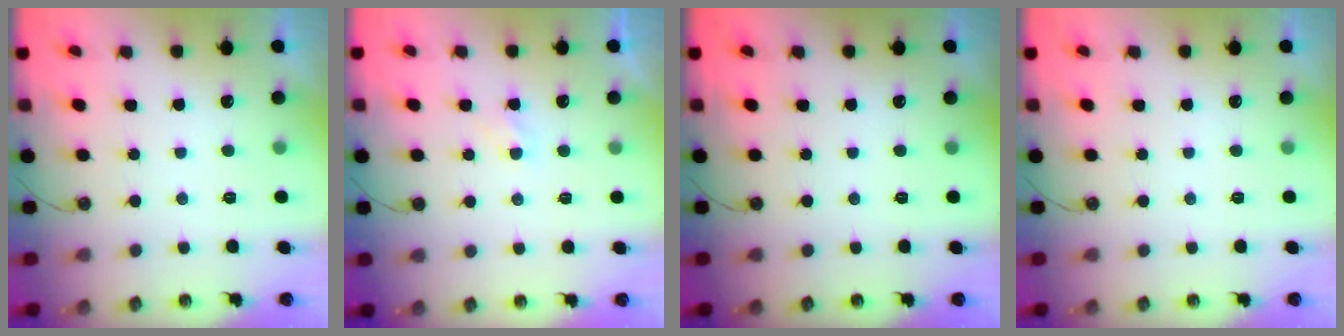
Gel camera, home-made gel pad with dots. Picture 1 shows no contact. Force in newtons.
{"total": 2.1, "press": 2.1, "slide": 0.4}
{"total": 0.0}
{"total": 0.0}